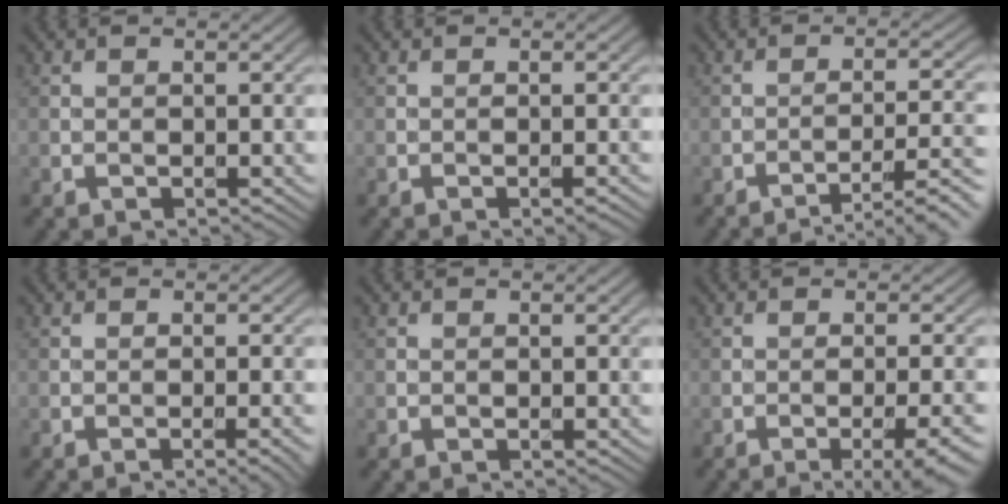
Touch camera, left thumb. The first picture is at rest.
{"total": 1.0, "force": [-0.5, 0.1, 0.9], "torque": [-0.014, -0.001, -0.008]}
{"total": 6.6, "force": [-4.4, 1.2, 4.8], "torque": [-0.078, 0.007, -0.064]}
{"total": 2.4, "force": [-1.0, 0.4, 2.1], "torque": [-0.026, 0.004, -0.019]}
{"total": 0.0}
{"total": 5.6, "force": [-2.8, 1.1, 4.8], "torque": [-0.067, 0.005, -0.039]}